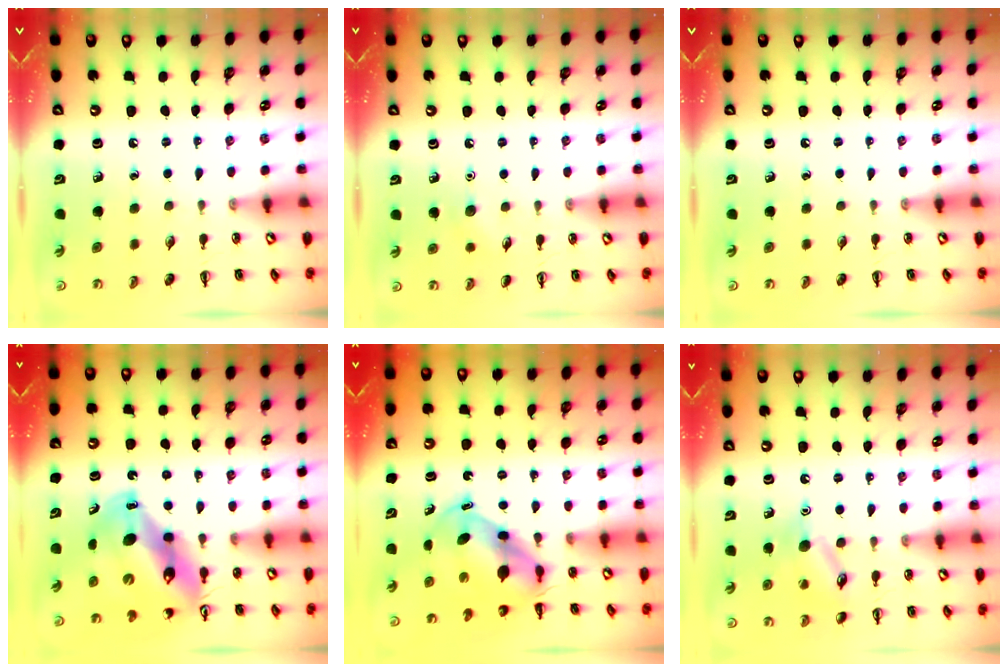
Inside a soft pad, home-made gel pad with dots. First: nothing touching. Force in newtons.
{"total": 5.0, "press": 4.7, "slide": 1.5}
{"total": 0.0}
{"total": 15.2, "press": 14.4, "slide": 4.7}
{"total": 6.5, "press": 6.4, "slide": 1.2}
{"total": 11.0, "press": 10.9, "slide": 1.4}